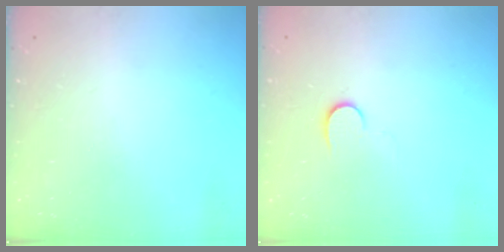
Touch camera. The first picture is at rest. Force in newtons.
{"total": 6.6, "press": 6.6, "slide": 0.7}